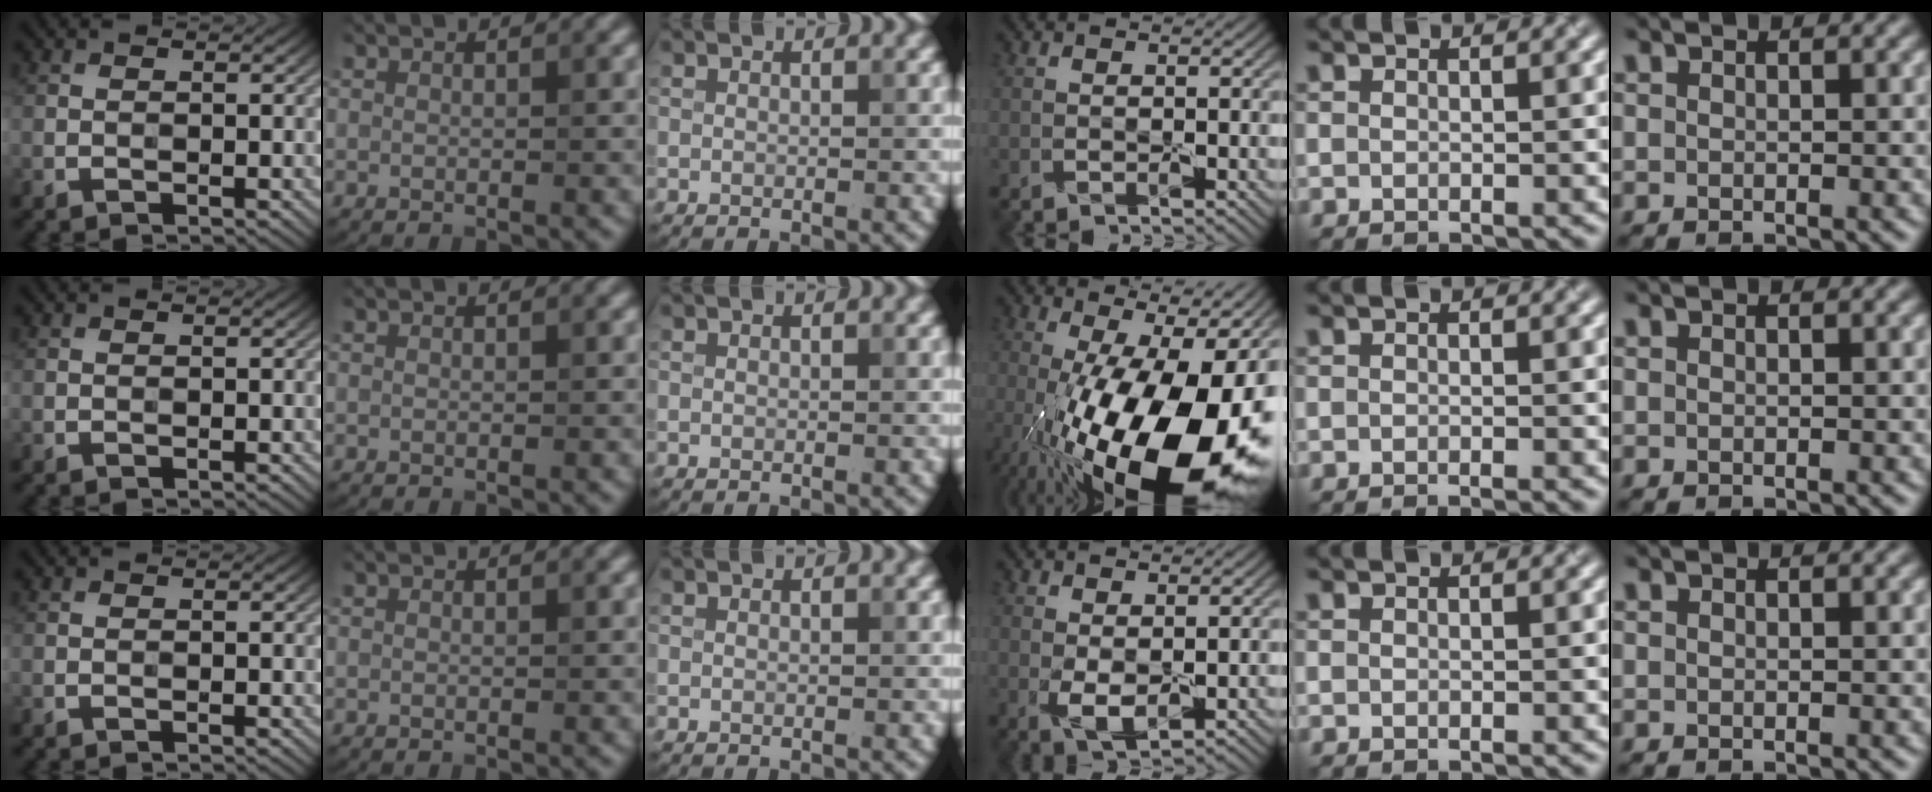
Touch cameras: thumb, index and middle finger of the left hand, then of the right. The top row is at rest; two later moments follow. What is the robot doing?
{"motion": "peel", "object": "cling film"}